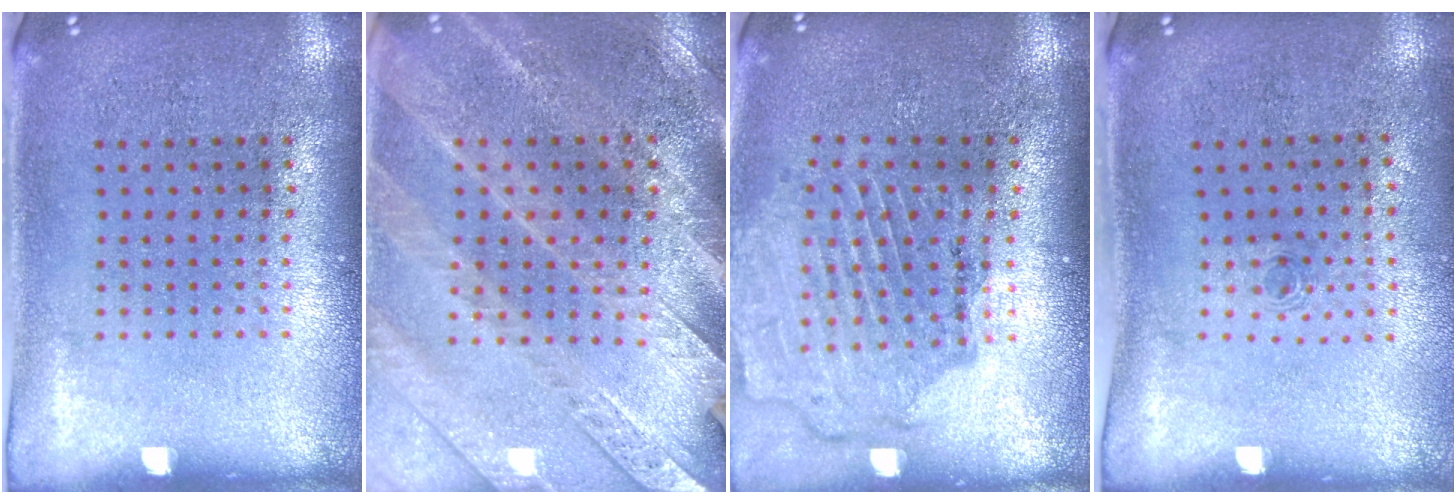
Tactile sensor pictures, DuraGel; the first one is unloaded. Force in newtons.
{"total": 2.8, "press": 2.7, "slide": 0.6}
{"total": 1.6, "press": 1.6, "slide": 0.2}
{"total": 0.6, "press": 0.2, "slide": 0.5}